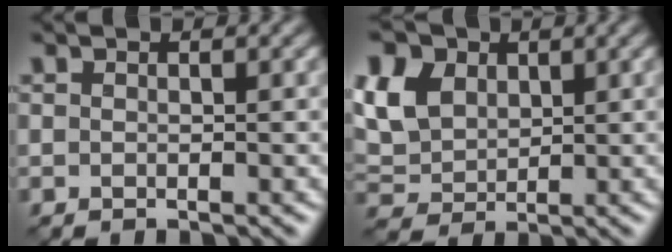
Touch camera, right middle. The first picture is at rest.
{"total": 11.6, "force": [5.2, 8.3, 6.3], "torque": [-0.153, 0.037, 0.088]}